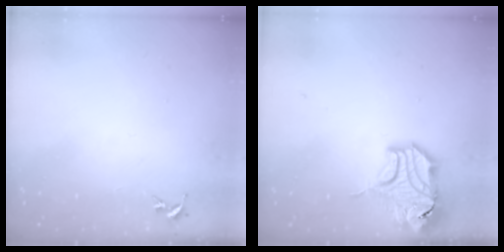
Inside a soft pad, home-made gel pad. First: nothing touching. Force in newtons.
{"total": 16.0, "press": 15.9, "slide": 2.1}